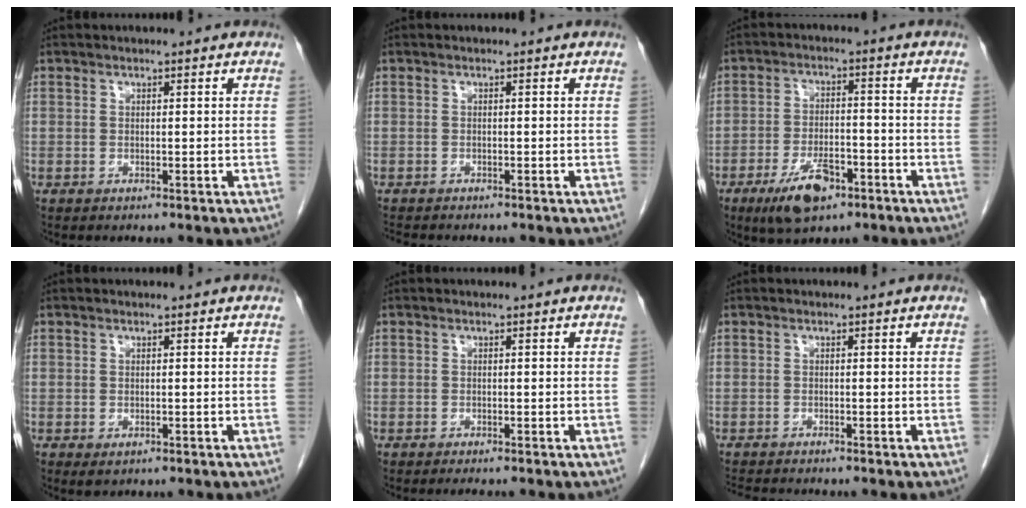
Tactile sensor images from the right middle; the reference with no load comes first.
{"total": 3.0, "force": [-2.7, 0.6, 1.2], "torque": [-0.017, -0.006, -0.040]}
{"total": 8.0, "force": [-4.7, 3.2, 5.6], "torque": [-0.107, -0.005, -0.079]}
{"total": 1.1, "force": [-0.5, 0.7, 0.8], "torque": [-0.011, -0.002, -0.001]}
{"total": 1.8, "force": [-1.6, 0.1, 0.9], "torque": [-0.011, -0.004, -0.018]}
{"total": 3.9, "force": [-3.7, 0.2, 1.4], "torque": [-0.016, -0.012, -0.059]}